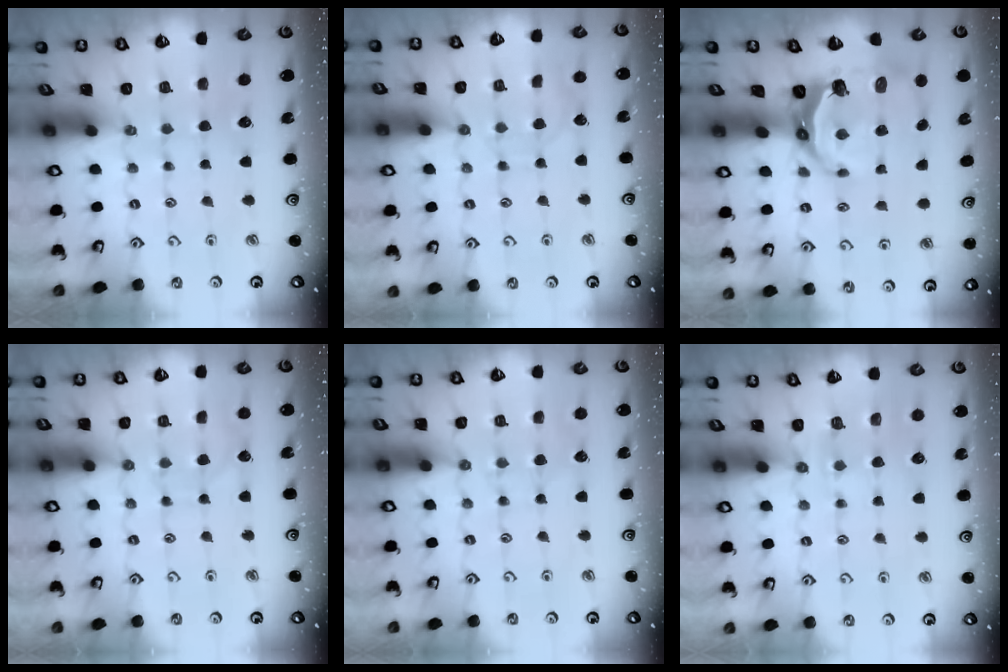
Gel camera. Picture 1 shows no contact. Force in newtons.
{"total": 4.6, "press": 4.6, "slide": 0.5}
{"total": 8.2, "press": 7.0, "slide": 4.4}
{"total": 6.0, "press": 6.0, "slide": 0.2}
{"total": 4.1, "press": 4.1, "slide": 0.6}
{"total": 4.9, "press": 4.8, "slide": 1.3}